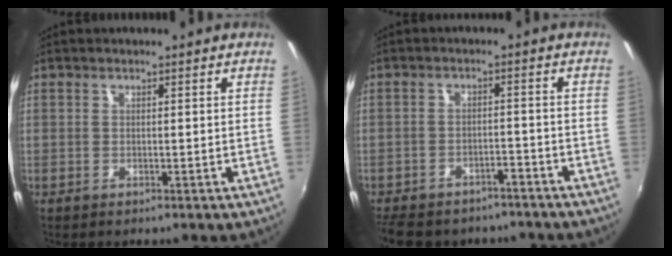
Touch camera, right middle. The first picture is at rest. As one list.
[{"total": 12.3, "force": [-10.2, 5.1, 4.6], "torque": [-0.115, -0.005, -0.140]}]